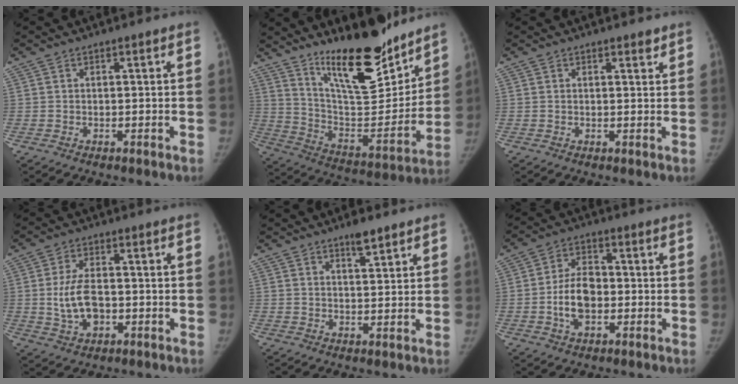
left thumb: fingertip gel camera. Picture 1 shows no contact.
{"total": 21.7, "force": [16.2, 6.6, 12.8], "torque": [-0.153, -0.115, 0.270]}
{"total": 1.2, "force": [0.9, 0.4, 0.6], "torque": [0.001, -0.005, 0.011]}
{"total": 7.8, "force": [-1.1, 4.8, 6.2], "torque": [-0.110, 0.006, -0.015]}
{"total": 3.9, "force": [2.9, 1.0, 2.4], "torque": [-0.025, -0.019, 0.045]}
{"total": 8.4, "force": [-1.7, 5.4, 6.3], "torque": [-0.101, 0.016, -0.033]}